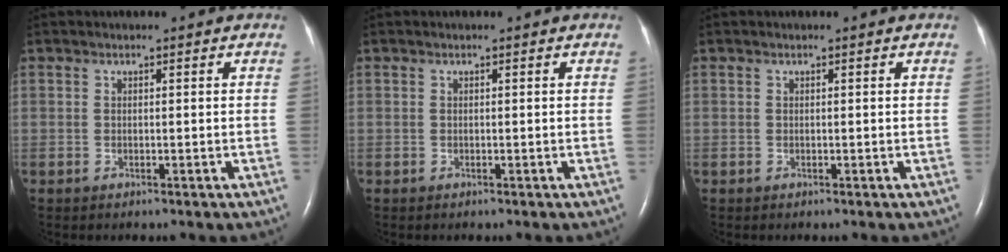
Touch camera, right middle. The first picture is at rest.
{"total": 0.0}
{"total": 0.0}